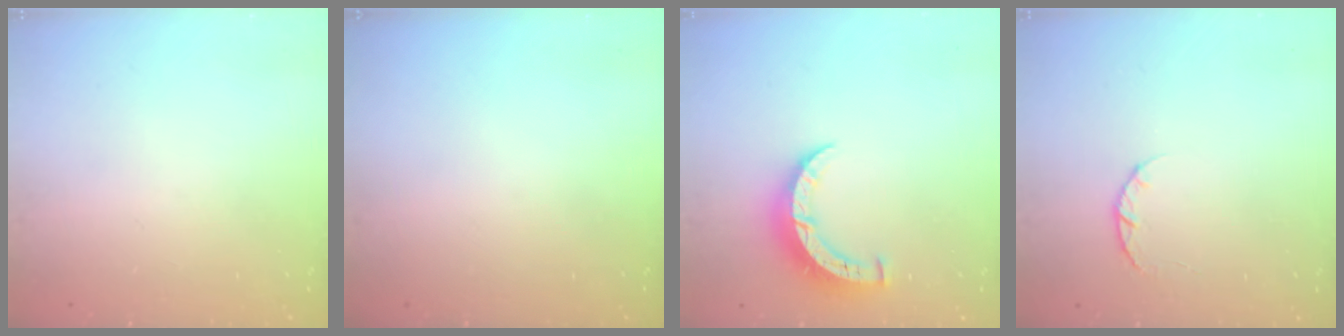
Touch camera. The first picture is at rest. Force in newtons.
{"total": 0.0}
{"total": 7.0, "press": 7.0, "slide": 0.2}
{"total": 3.4, "press": 3.4, "slide": 0.5}